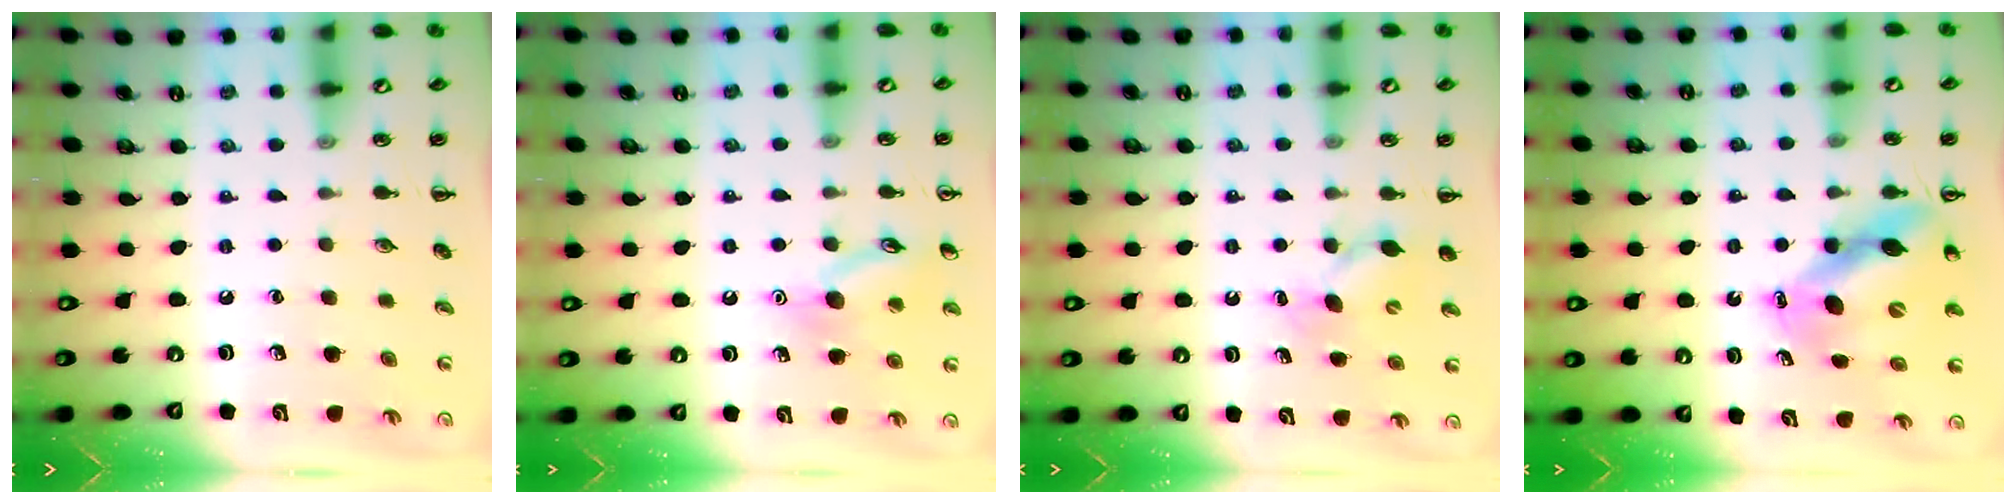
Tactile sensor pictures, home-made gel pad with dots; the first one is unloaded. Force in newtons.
{"total": 11.1, "press": 11.1, "slide": 1.0}
{"total": 5.6, "press": 5.6, "slide": 1.0}
{"total": 11.5, "press": 11.0, "slide": 3.2}